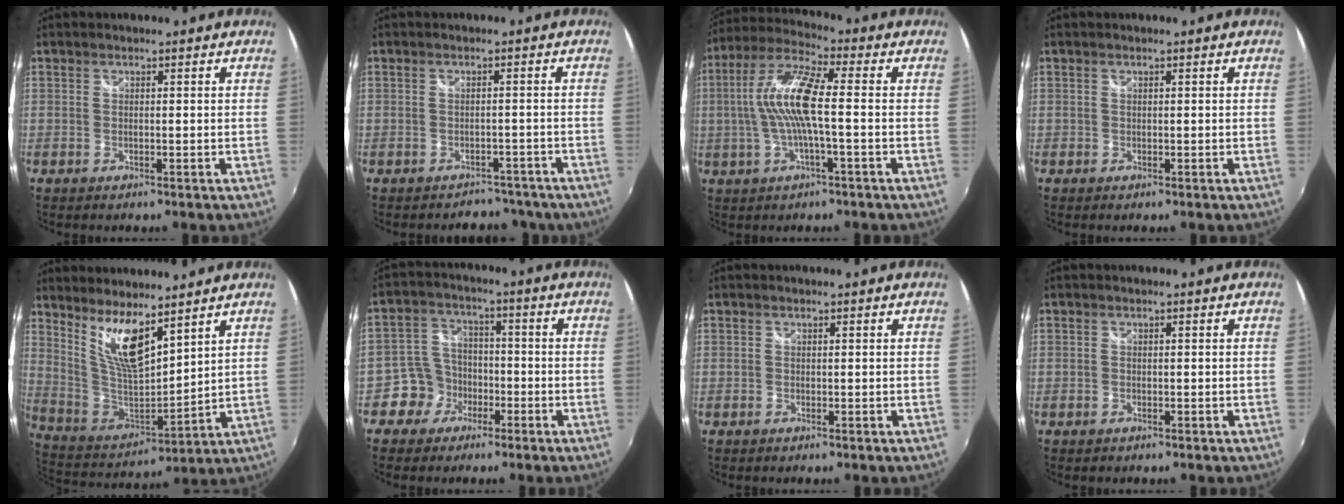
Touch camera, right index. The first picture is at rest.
{"total": 6.8, "force": [-5.6, 3.6, 1.2], "torque": [-0.017, 0.017, -0.061]}
{"total": 11.4, "force": [-0.6, 1.9, 11.3], "torque": [-0.223, 0.010, -0.012]}
{"total": 0.0}
{"total": 12.0, "force": [7.8, 3.4, 8.4], "torque": [-0.150, -0.014, 0.160]}
{"total": 7.1, "force": [-3.7, 5.9, 0.8], "torque": [-0.032, 0.029, -0.065]}
{"total": 0.0}
{"total": 0.8, "force": [-0.5, 0.6, 0.1], "torque": [-0.002, -0.003, -0.008]}